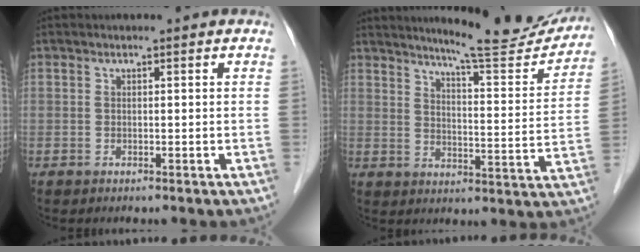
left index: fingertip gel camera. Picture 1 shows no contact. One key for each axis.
{"total": 15.8, "fx": 14.9, "fy": 0.7, "fz": 5.3, "tx": -0.075, "ty": -0.051, "tz": 0.189}